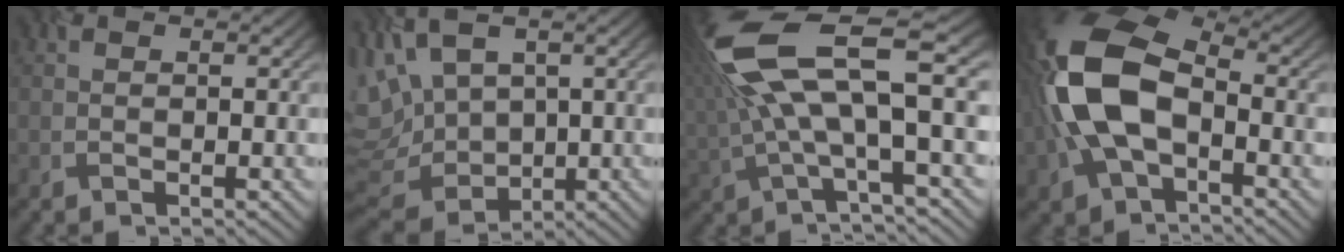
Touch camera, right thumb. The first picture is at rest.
{"total": 11.6, "force": [2.6, 7.1, 8.8], "torque": [-0.223, -0.015, 0.064]}
{"total": 14.0, "force": [2.9, 4.3, 13.0], "torque": [-0.276, -0.002, 0.058]}
{"total": 14.2, "force": [-1.7, 8.3, 11.4], "torque": [-0.271, 0.000, -0.046]}